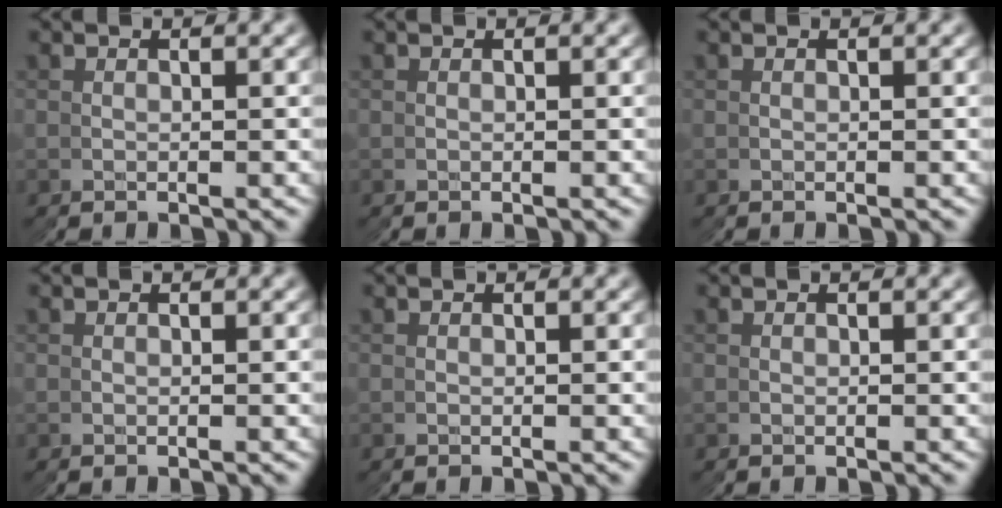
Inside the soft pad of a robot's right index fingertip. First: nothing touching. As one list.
[{"total": 0.0}, {"total": 0.0}, {"total": 0.0}, {"total": 0.0}, {"total": 0.0}]